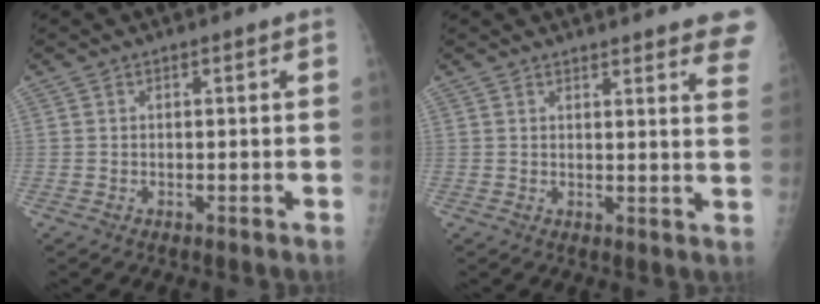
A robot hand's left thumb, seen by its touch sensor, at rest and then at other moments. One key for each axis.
{"total": 12.5, "fx": 11.2, "fy": 1.9, "fz": 5.2, "tx": -0.029, "ty": -0.059, "tz": 0.107}